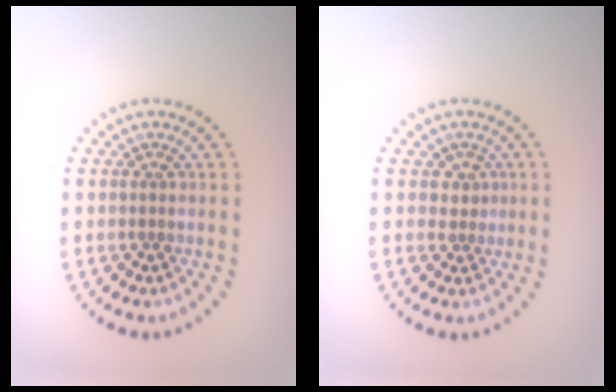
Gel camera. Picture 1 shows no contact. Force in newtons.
{"total": 1.1, "press": 0.7, "slide": 0.8}